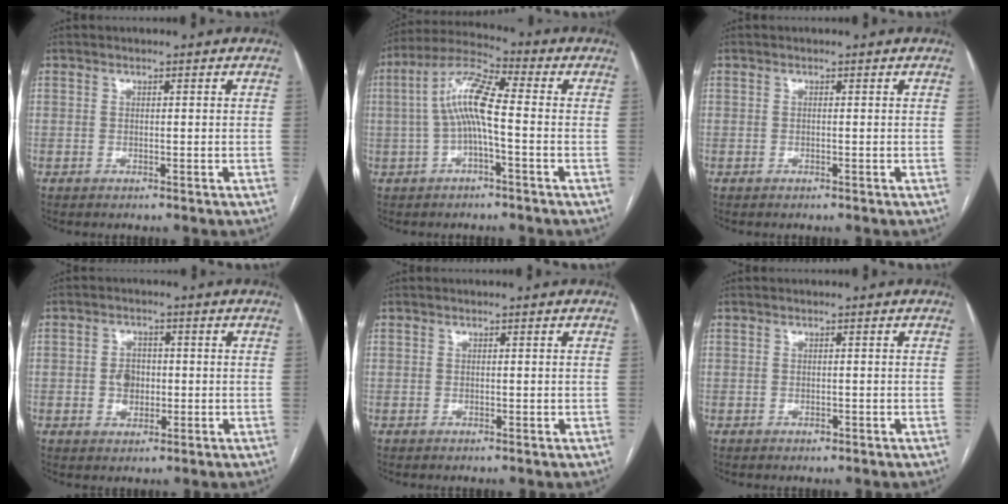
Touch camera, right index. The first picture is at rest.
{"total": 9.4, "force": [-0.4, 1.8, 9.2], "torque": [-0.188, 0.027, -0.013]}
{"total": 0.0}
{"total": 3.8, "force": [-0.2, 3.0, 2.2], "torque": [-0.036, 0.007, 0.000]}
{"total": 0.0}
{"total": 0.6, "force": [-0.3, 0.4, 0.3], "torque": [-0.003, 0.000, -0.003]}